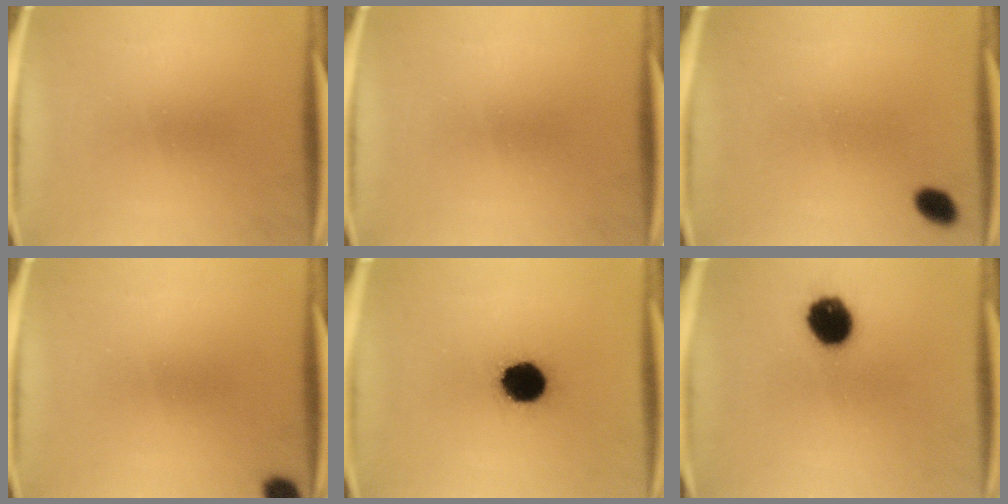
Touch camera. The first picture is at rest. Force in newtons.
{"total": 0.0}
{"total": 3.2}
{"total": 2.5}
{"total": 12.4}
{"total": 10.8}